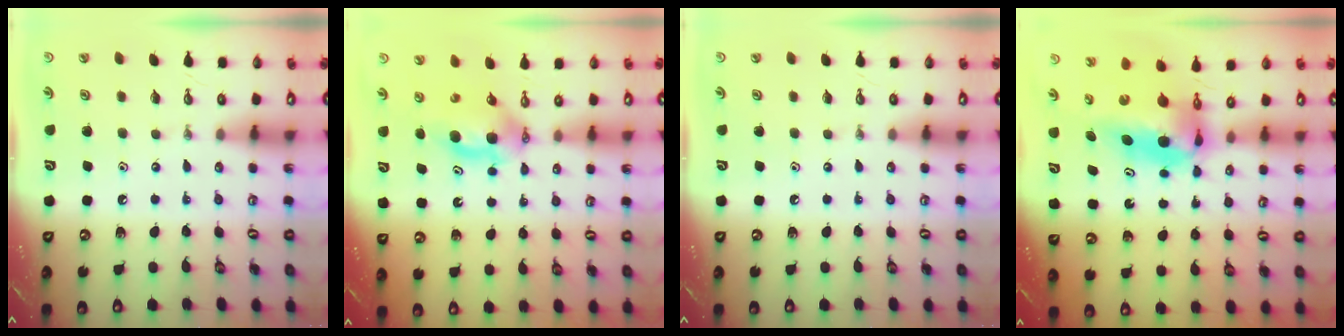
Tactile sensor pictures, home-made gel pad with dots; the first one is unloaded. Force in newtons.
{"total": 5.7, "press": 5.5, "slide": 1.8}
{"total": 0.0}
{"total": 8.3, "press": 7.9, "slide": 2.5}